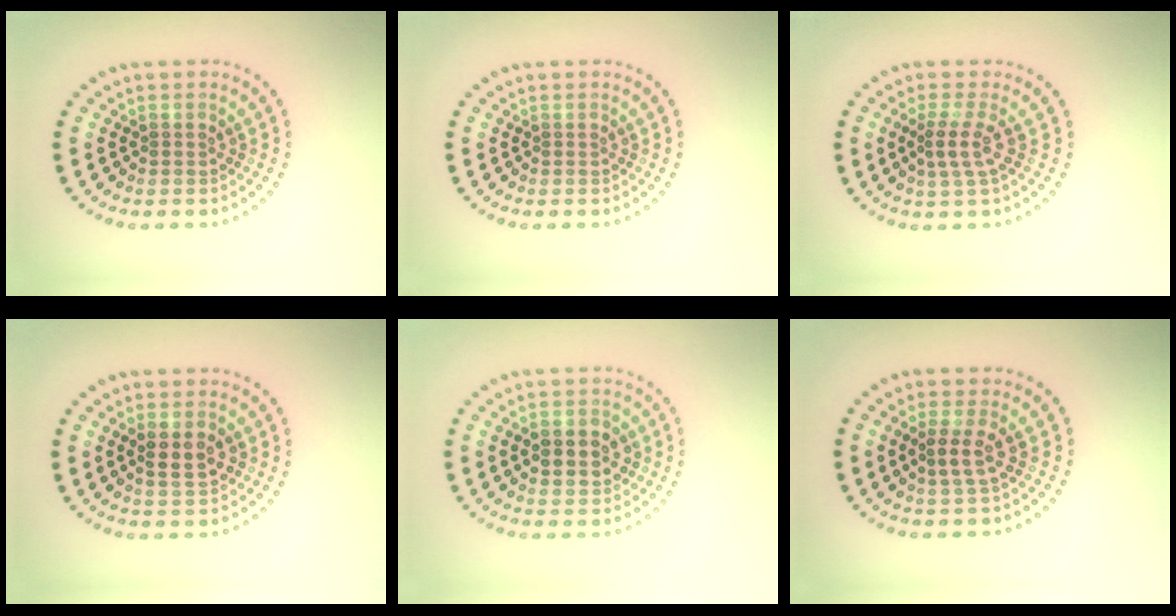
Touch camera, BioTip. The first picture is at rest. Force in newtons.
{"total": 0.0}
{"total": 2.4, "press": 1.8, "slide": 1.7}
{"total": 2.5, "press": 2.5, "slide": 0.3}
{"total": 3.2, "press": 3.2, "slide": 0.2}
{"total": 2.2, "press": 2.0, "slide": 0.9}